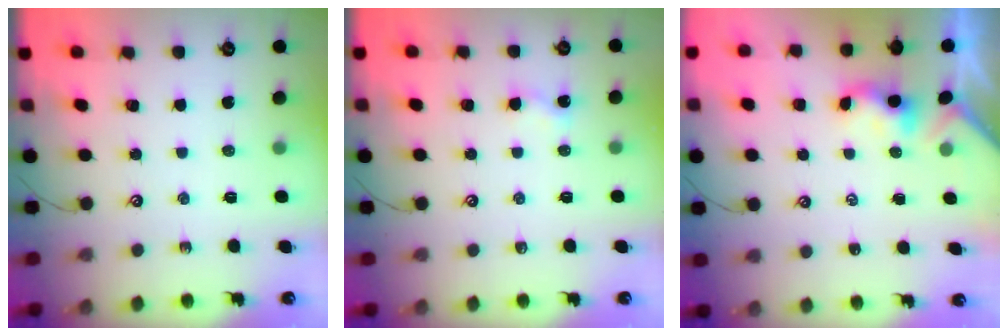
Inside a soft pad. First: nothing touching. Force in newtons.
{"total": 2.3, "press": 2.3, "slide": 0.2}
{"total": 0.8, "press": 0.6, "slide": 0.4}